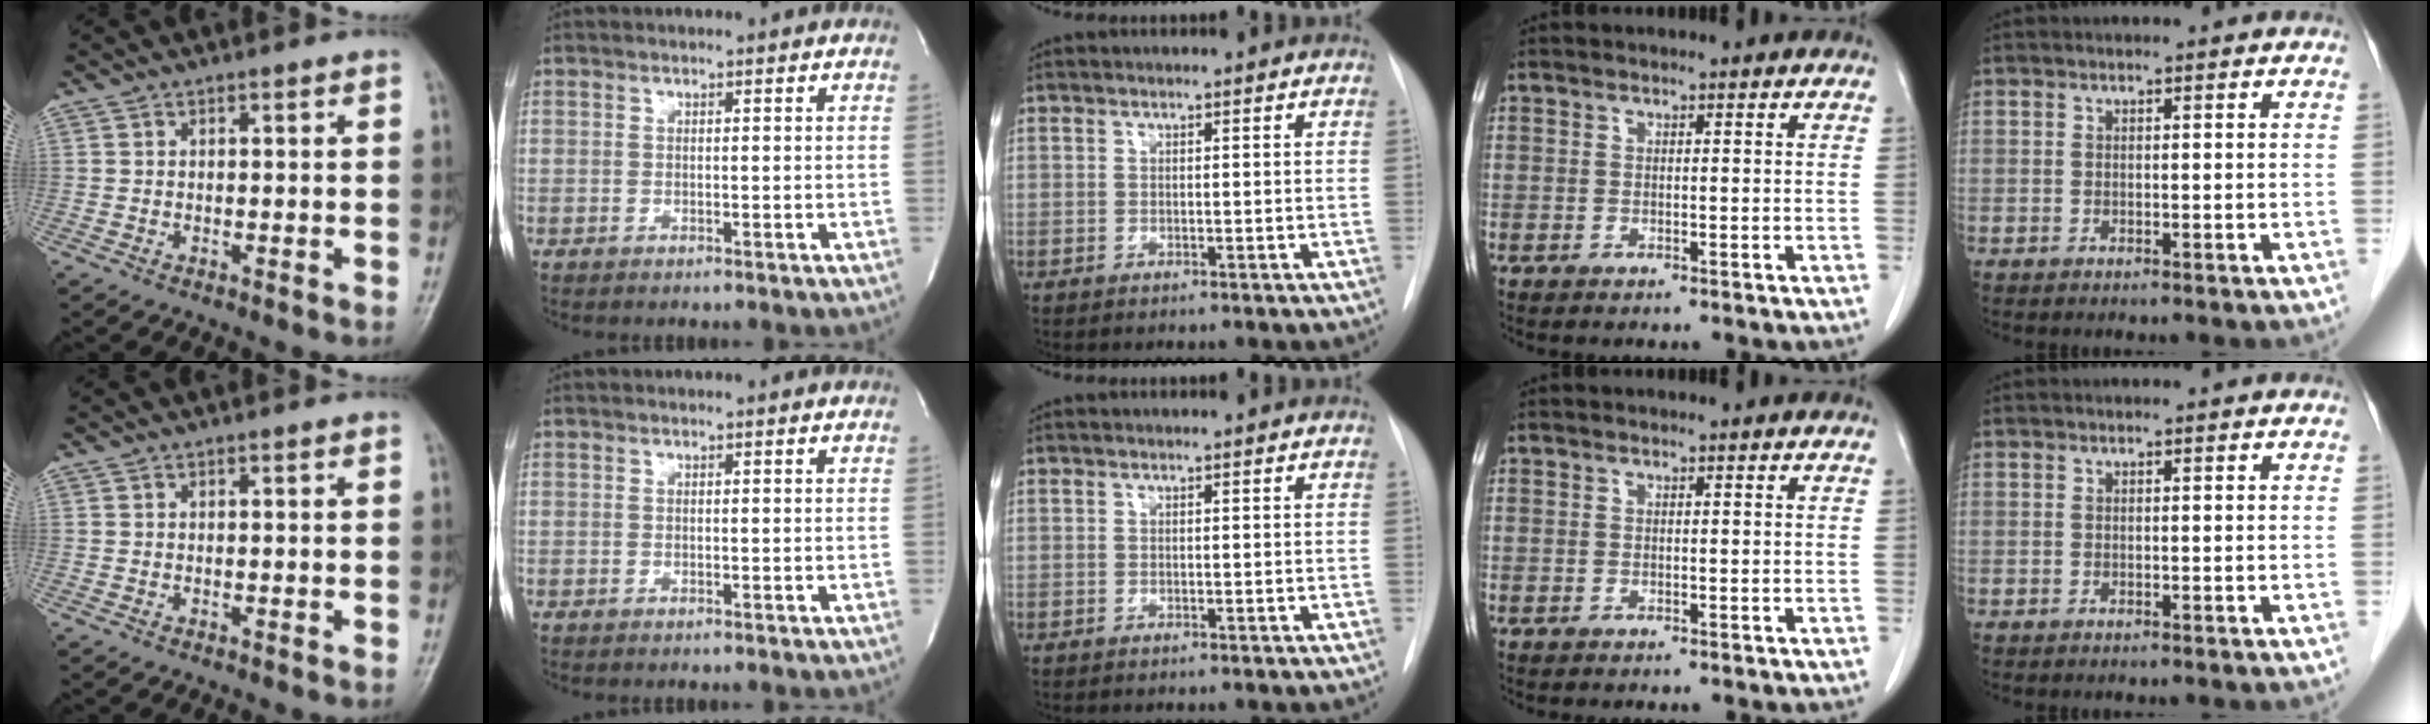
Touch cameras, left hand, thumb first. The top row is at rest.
{}